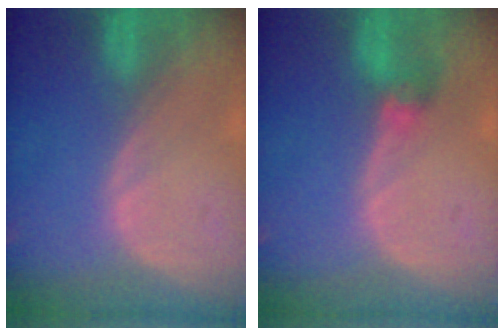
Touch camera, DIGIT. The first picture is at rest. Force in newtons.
{"total": 2.6, "press": 2.6, "slide": 0.6}